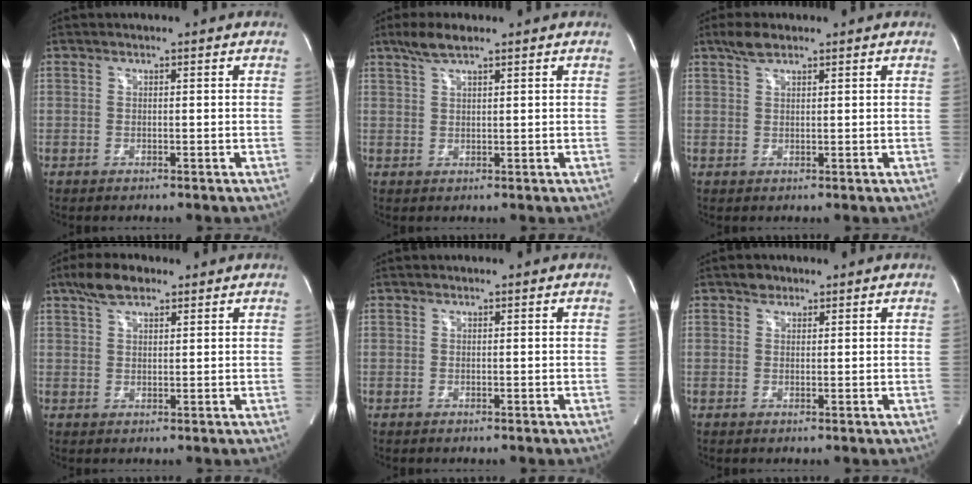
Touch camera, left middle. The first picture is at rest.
{"total": 3.7, "force": [2.7, 0.6, 2.5], "torque": [-0.057, 0.011, 0.056]}
{"total": 2.8, "force": [2.1, 0.9, 1.6], "torque": [-0.038, 0.010, 0.042]}
{"total": 5.0, "force": [3.5, 1.9, 3.0], "torque": [-0.063, 0.017, 0.066]}
{"total": 0.0}
{"total": 1.5, "force": [1.0, 1.1, 0.2], "torque": [-0.001, 0.003, 0.014]}